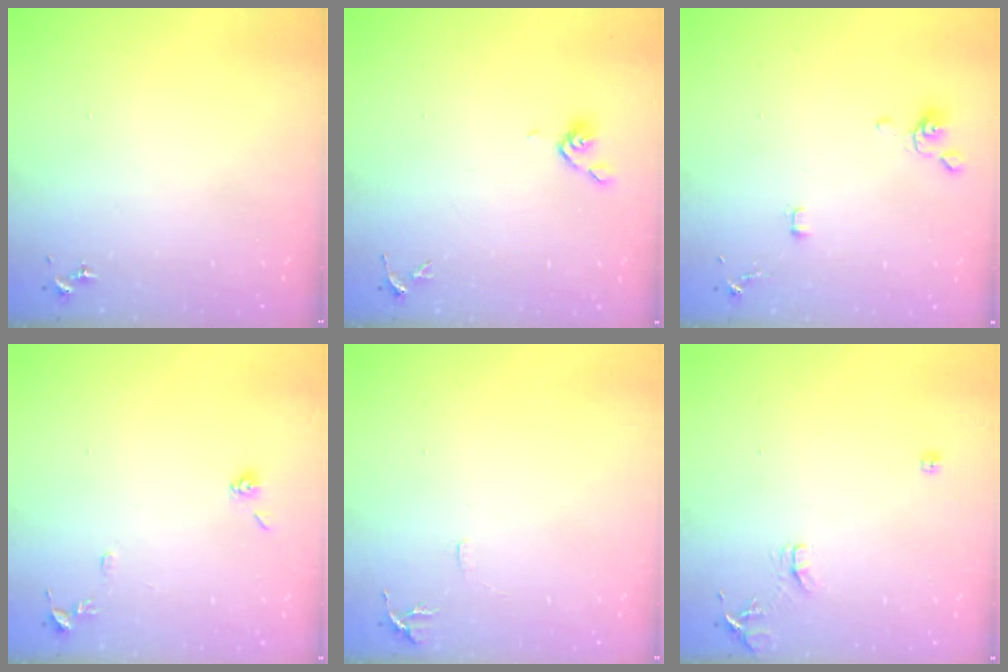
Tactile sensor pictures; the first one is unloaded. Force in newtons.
{"total": 5.1, "press": 4.9, "slide": 1.2}
{"total": 4.0, "press": 4.0, "slide": 0.8}
{"total": 7.2, "press": 7.2, "slide": 0.8}
{"total": 6.0, "press": 5.9, "slide": 0.7}
{"total": 8.6, "press": 8.6, "slide": 0.8}